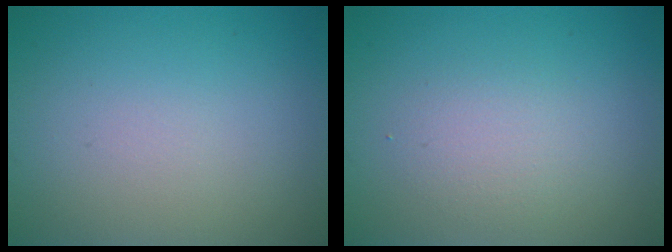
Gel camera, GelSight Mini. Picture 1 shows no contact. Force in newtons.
{"total": 2.0, "press": 2.0, "slide": 0.1}